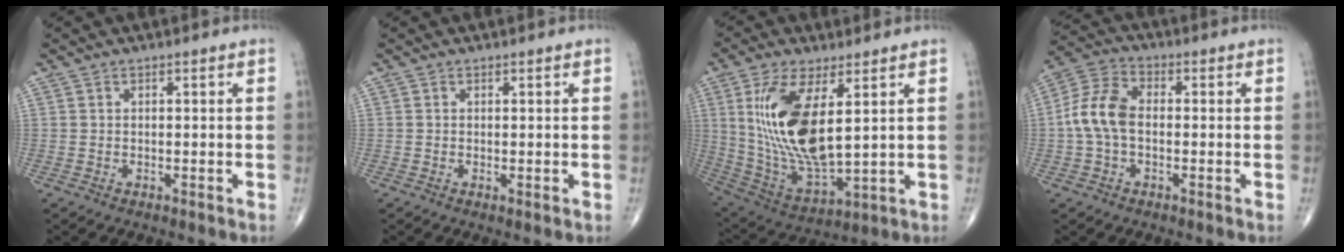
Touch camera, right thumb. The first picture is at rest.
{"total": 0.6, "force": [0.0, 0.1, 0.5], "torque": [-0.011, -0.003, -0.001]}
{"total": 17.9, "force": [4.3, 7.3, 15.8], "torque": [-0.316, -0.026, 0.096]}
{"total": 8.9, "force": [-0.7, 5.7, 6.9], "torque": [-0.141, 0.027, -0.024]}